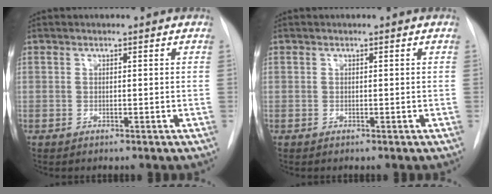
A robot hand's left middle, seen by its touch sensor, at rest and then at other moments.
{"total": 0.0}